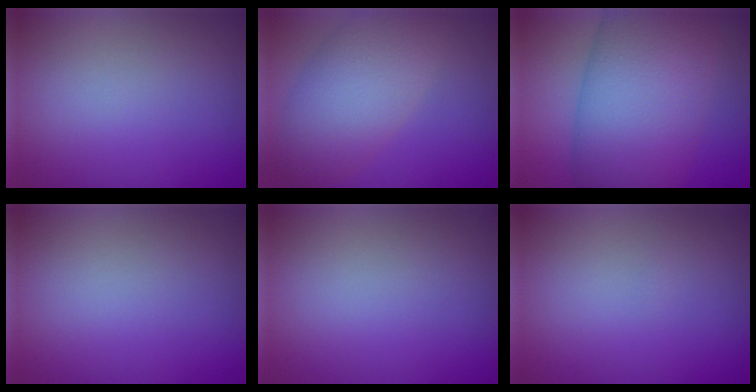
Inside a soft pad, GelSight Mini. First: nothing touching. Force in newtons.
{"total": 7.4, "press": 7.4, "slide": 0.4}
{"total": 13.7, "press": 13.7, "slide": 0.3}
{"total": 0.0}
{"total": 0.0}
{"total": 0.0}